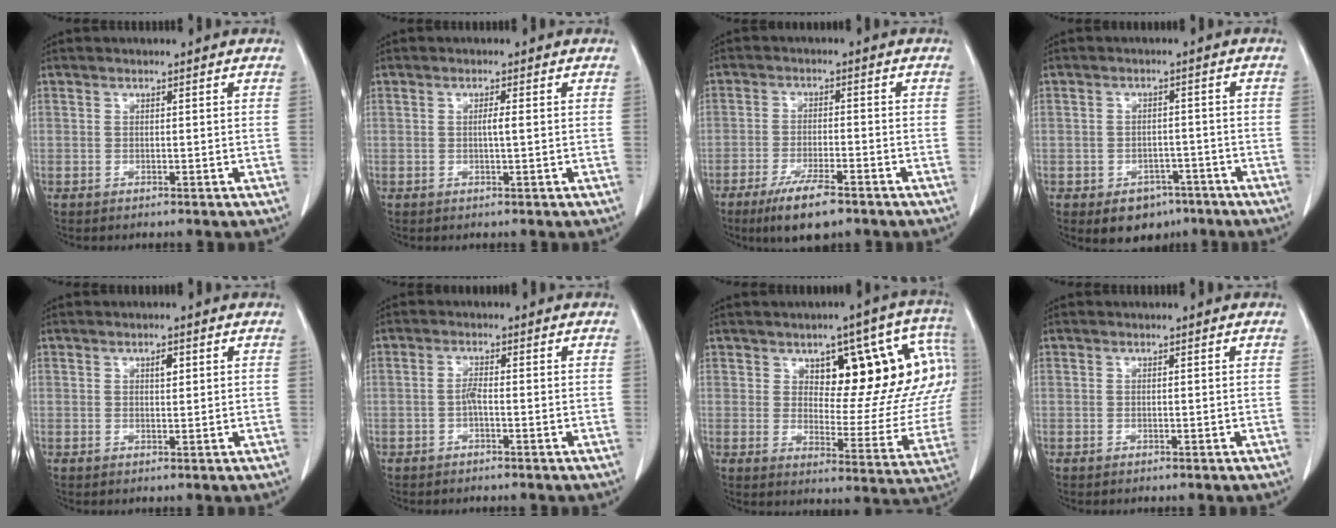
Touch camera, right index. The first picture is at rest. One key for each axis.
{"total": 1.3, "fx": 0.0, "fy": -0.1, "fz": 1.3, "tx": -0.025, "ty": 0.001, "tz": 0.000}
{"total": 7.8, "fx": -5.3, "fy": 1.4, "fz": 5.6, "tx": -0.101, "ty": -0.015, "tz": -0.088}
{"total": 5.9, "fx": -3.6, "fy": 4.1, "fz": 2.2, "tx": -0.022, "ty": 0.006, "tz": -0.043}
{"total": 1.4, "fx": 0.6, "fy": 0.6, "fz": 1.2, "tx": -0.019, "ty": 0.000, "tz": 0.009}
{"total": 1.6, "fx": -0.6, "fy": 0.2, "fz": 1.4, "tx": -0.028, "ty": 0.002, "tz": -0.012}
{"total": 19.0, "fx": 7.1, "fy": 7.9, "fz": 15.8, "tx": -0.194, "ty": 0.020, "tz": 0.102}
{"total": 0.0}